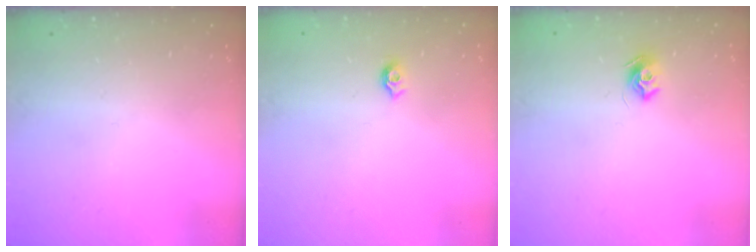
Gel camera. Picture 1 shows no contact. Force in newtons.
{"total": 5.8, "press": 5.7, "slide": 0.8}
{"total": 7.6, "press": 7.6, "slide": 0.2}